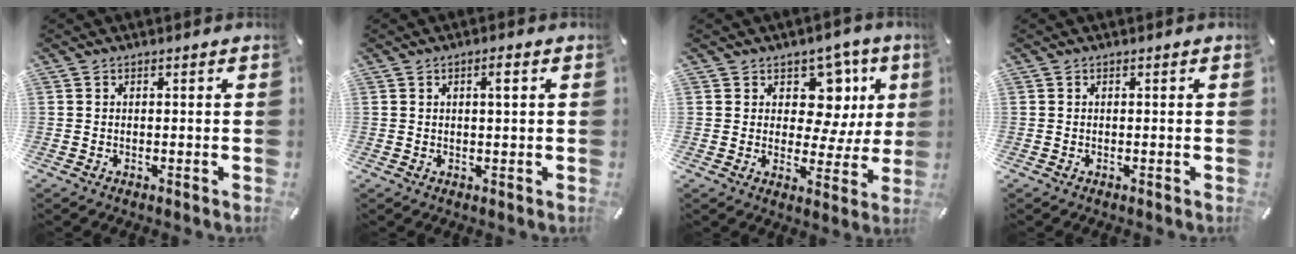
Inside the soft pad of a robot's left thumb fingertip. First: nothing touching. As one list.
[{"total": 2.4, "force": [0.8, 0.5, 2.1], "torque": [-0.044, 0.004, 0.011]}, {"total": 12.7, "force": [5.4, 9.2, 6.9], "torque": [-0.080, -0.036, 0.097]}, {"total": 0.0}]